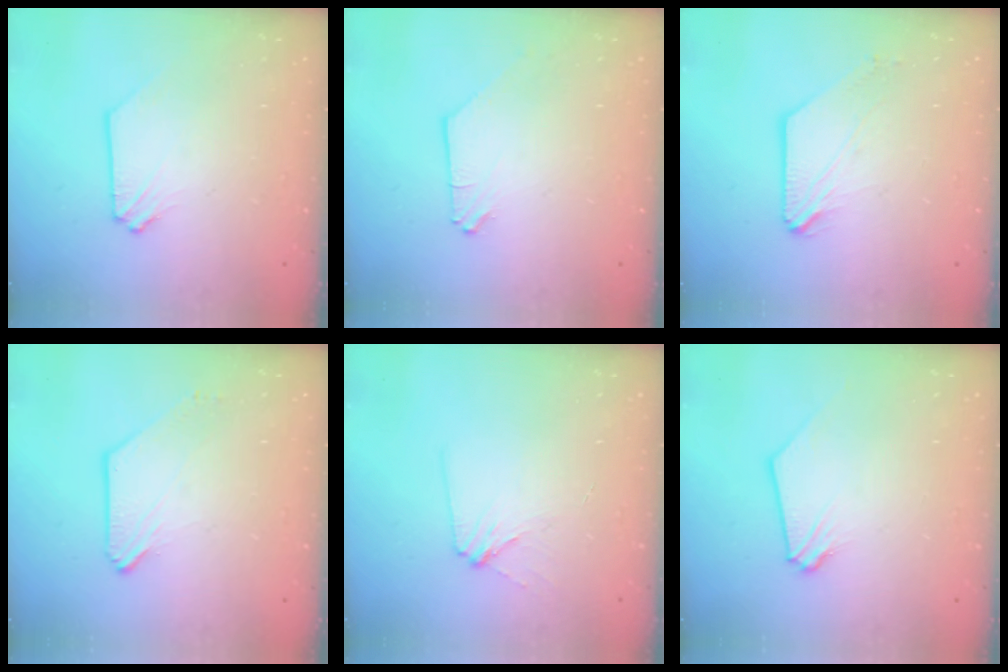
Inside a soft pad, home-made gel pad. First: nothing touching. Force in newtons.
{"total": 0.0}
{"total": 0.0}
{"total": 0.8, "press": 0.7, "slide": 0.3}
{"total": 3.2, "press": 3.1, "slide": 0.5}
{"total": 0.0}